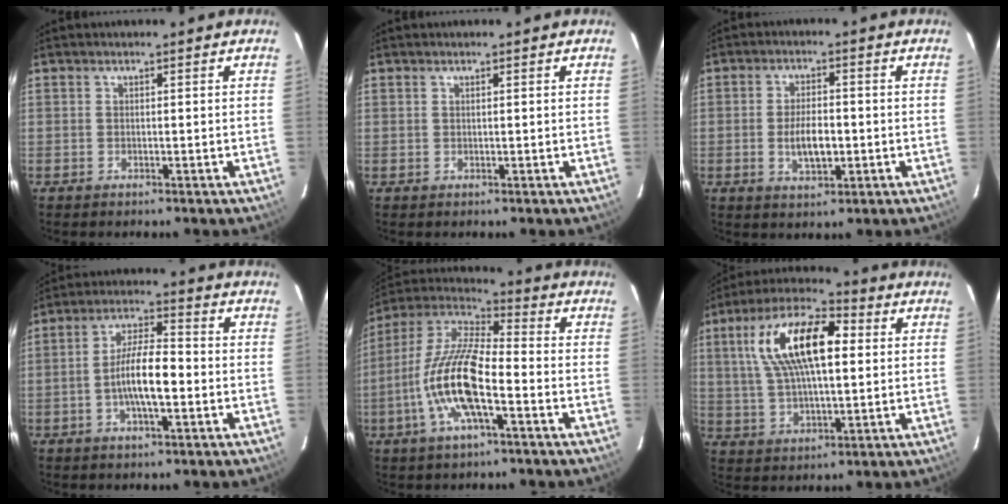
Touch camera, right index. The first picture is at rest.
{"total": 0.6, "force": [0.3, 0.5, 0.0], "torque": [0.001, 0.003, 0.004]}
{"total": 6.5, "force": [-1.1, 2.8, 5.7], "torque": [-0.111, -0.002, -0.016]}
{"total": 9.1, "force": [-2.0, 2.4, 8.5], "torque": [-0.164, 0.007, -0.036]}
{"total": 15.6, "force": [-5.2, 4.3, 14.0], "torque": [-0.286, -0.003, -0.109]}
{"total": 16.8, "force": [4.0, 6.7, 14.8], "torque": [-0.282, 0.028, 0.068]}